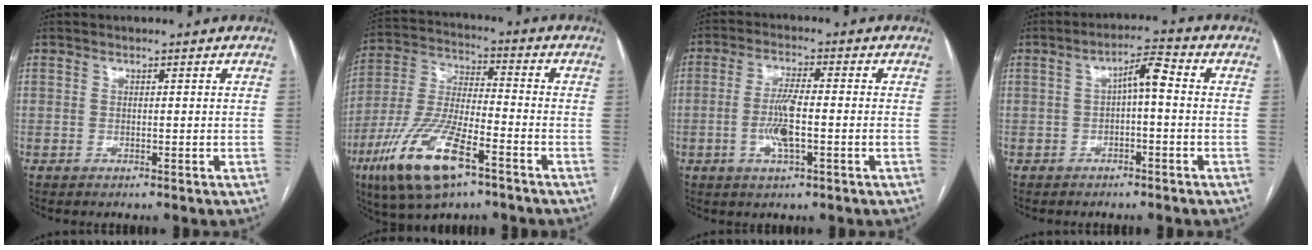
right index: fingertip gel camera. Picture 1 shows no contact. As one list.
[{"total": 16.1, "force": [-8.7, 4.3, 12.9], "torque": [-0.274, -0.018, -0.155]}, {"total": 5.7, "force": [-0.7, 2.0, 5.3], "torque": [-0.106, 0.000, -0.010]}, {"total": 4.5, "force": [0.0, 1.0, 4.4], "torque": [-0.073, 0.022, -0.001]}]